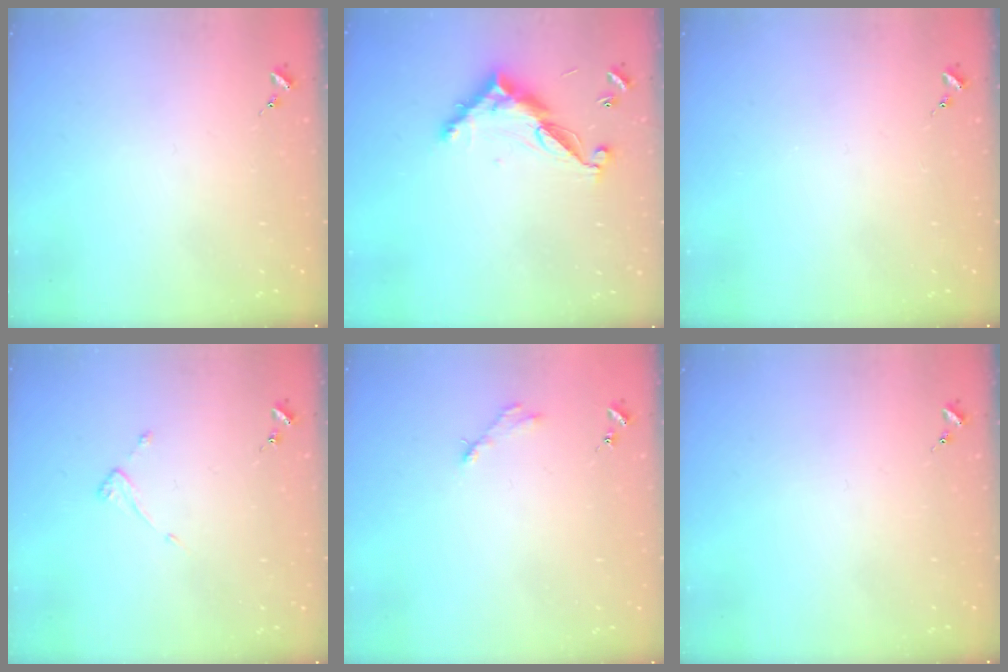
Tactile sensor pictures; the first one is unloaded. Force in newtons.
{"total": 11.5, "press": 11.5, "slide": 0.4}
{"total": 0.0}
{"total": 3.6, "press": 3.6, "slide": 0.2}
{"total": 2.8, "press": 2.8, "slide": 0.4}
{"total": 0.0}